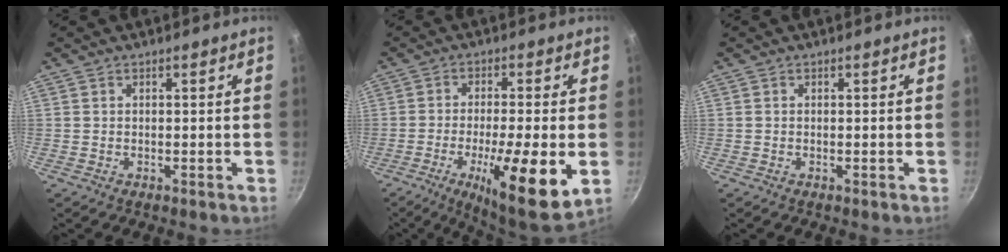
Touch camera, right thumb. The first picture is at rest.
{"total": 15.9, "force": [-4.5, 3.6, 14.9], "torque": [-0.229, 0.002, -0.069]}
{"total": 0.0}